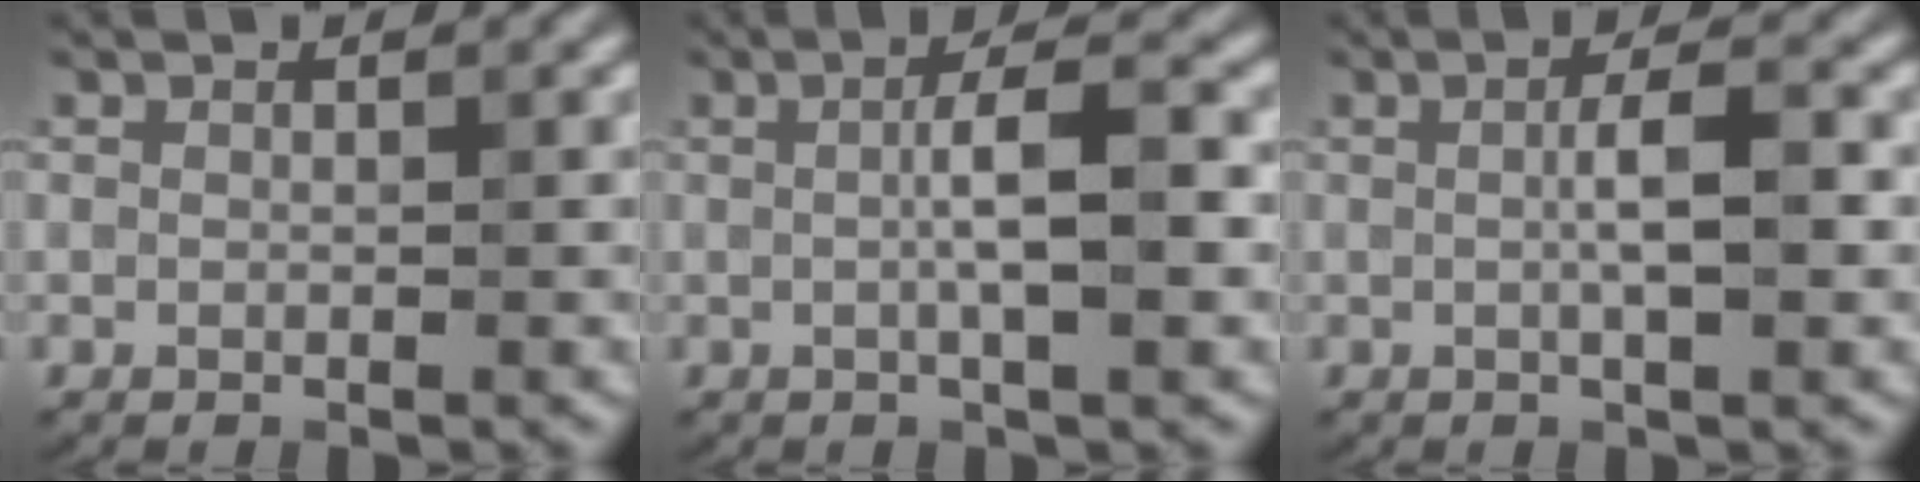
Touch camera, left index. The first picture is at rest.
{"total": 4.7, "force": [0.1, 0.9, 4.6], "torque": [-0.079, 0.010, 0.002]}
{"total": 3.4, "force": [0.1, 0.6, 3.4], "torque": [-0.061, 0.006, 0.000]}